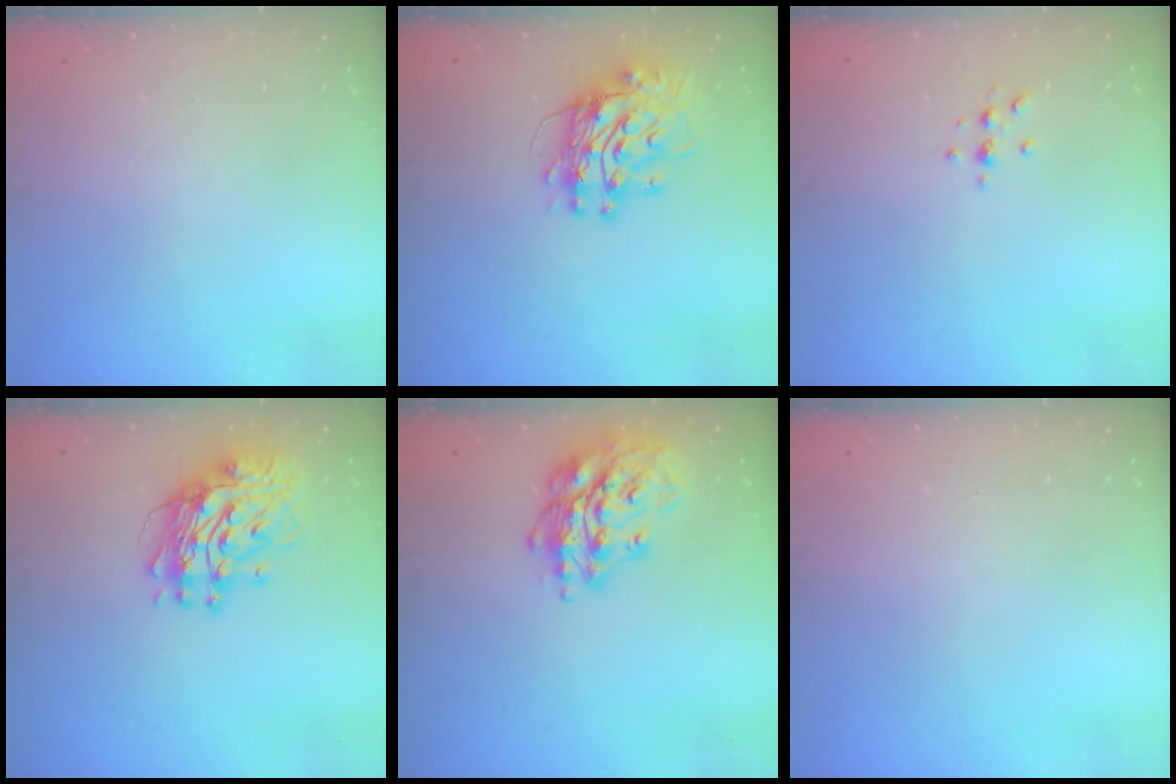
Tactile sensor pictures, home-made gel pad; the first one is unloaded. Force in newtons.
{"total": 11.4, "press": 11.4, "slide": 1.0}
{"total": 3.3, "press": 3.2, "slide": 0.4}
{"total": 11.7, "press": 11.7, "slide": 1.1}
{"total": 16.4, "press": 16.4, "slide": 0.6}
{"total": 0.0}